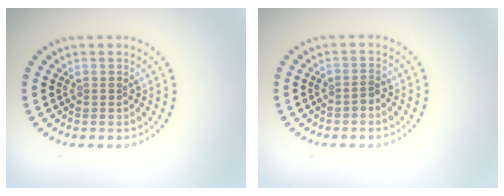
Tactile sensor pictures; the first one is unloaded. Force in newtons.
{"total": 1.1, "press": 0.8, "slide": 0.7}